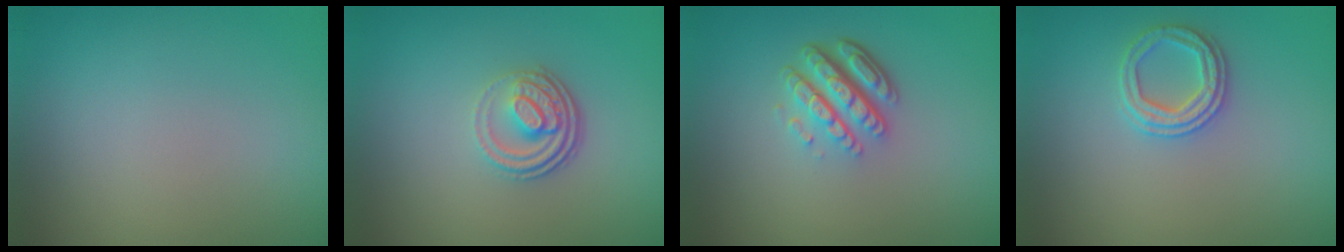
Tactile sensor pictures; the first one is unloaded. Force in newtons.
{"total": 3.6, "press": 2.6, "slide": 2.6}
{"total": 5.0, "press": 3.5, "slide": 3.6}
{"total": 2.4, "press": 2.4, "slide": 0.2}